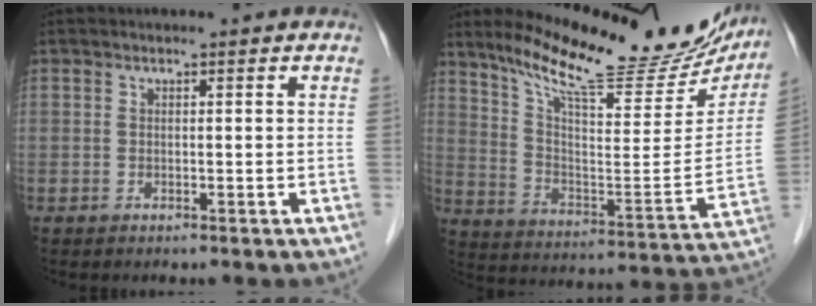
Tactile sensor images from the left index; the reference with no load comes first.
{"total": 24.7, "force": [21.2, 4.9, 11.7], "torque": [-0.185, -0.041, 0.299]}